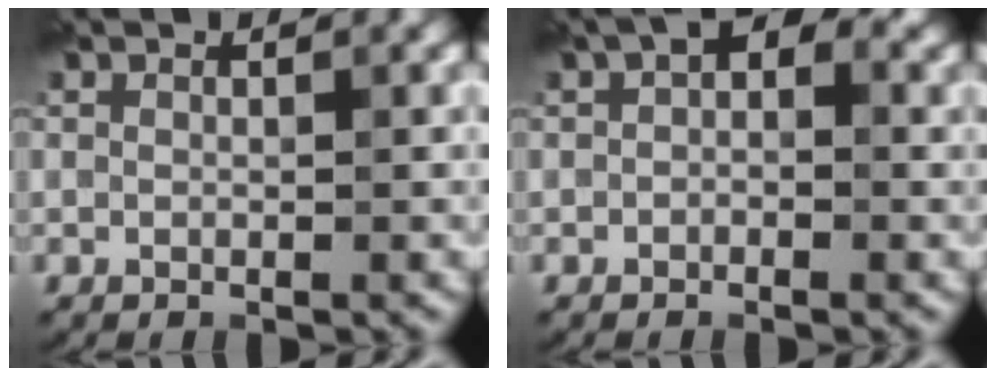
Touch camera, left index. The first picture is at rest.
{"total": 2.7, "force": [0.3, 1.7, 2.1], "torque": [-0.023, 0.011, -0.006]}